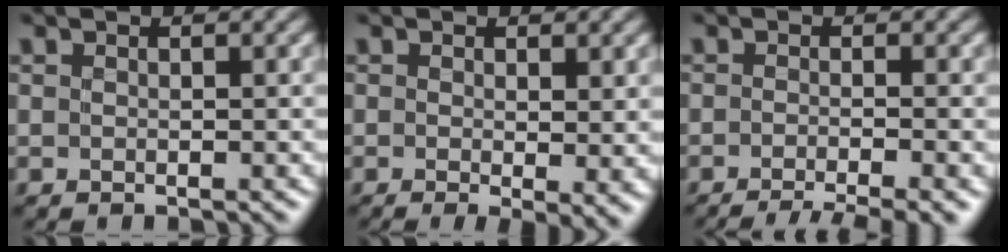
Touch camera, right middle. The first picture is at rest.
{"total": 2.6, "force": [0.3, 0.6, 2.5], "torque": [-0.032, -0.012, 0.008]}
{"total": 5.1, "force": [-2.5, 1.5, 4.2], "torque": [-0.033, -0.009, -0.041]}